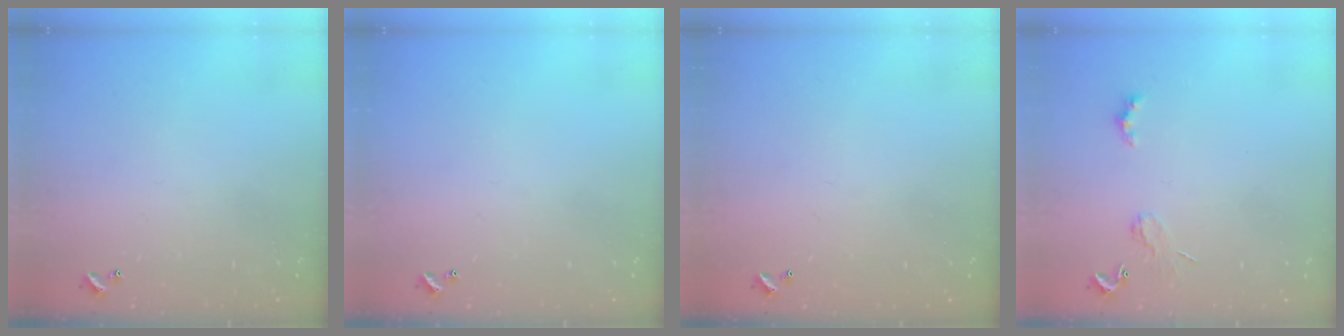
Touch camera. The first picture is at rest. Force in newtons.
{"total": 0.0}
{"total": 2.8, "press": 2.8, "slide": 0.1}
{"total": 2.0, "press": 1.9, "slide": 0.4}